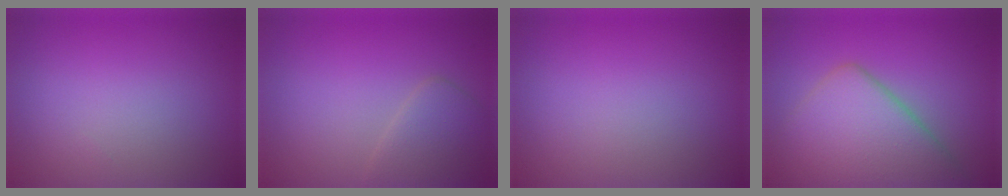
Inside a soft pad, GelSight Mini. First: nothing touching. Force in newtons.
{"total": 2.9, "press": 2.9, "slide": 0.1}
{"total": 0.0}
{"total": 8.3, "press": 8.3, "slide": 0.4}